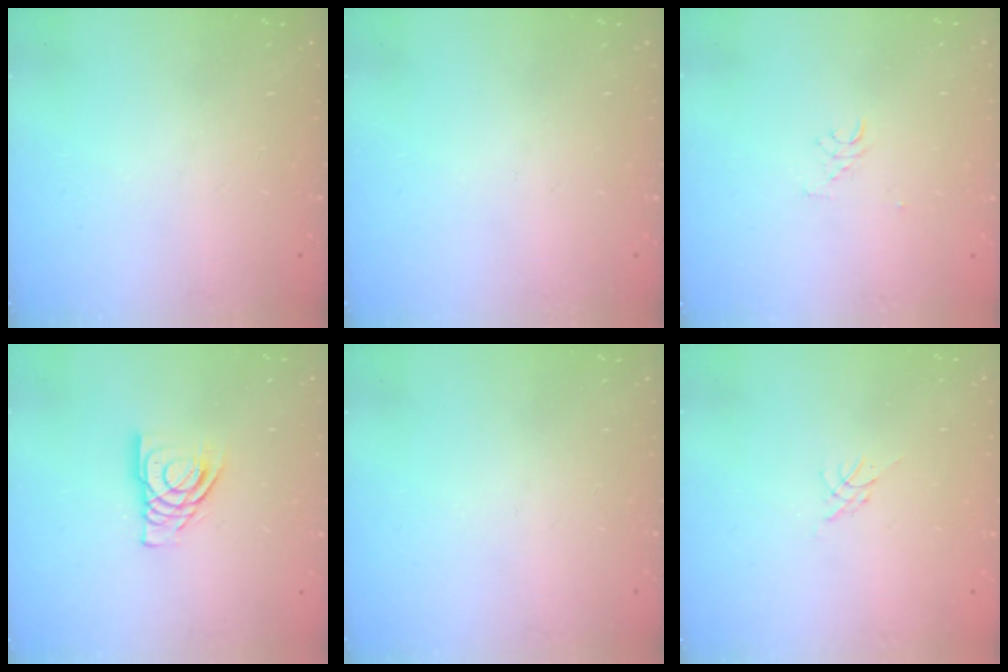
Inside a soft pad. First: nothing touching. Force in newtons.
{"total": 0.0}
{"total": 2.6, "press": 2.6, "slide": 0.1}
{"total": 11.3, "press": 11.1, "slide": 1.6}
{"total": 0.0}
{"total": 0.0}